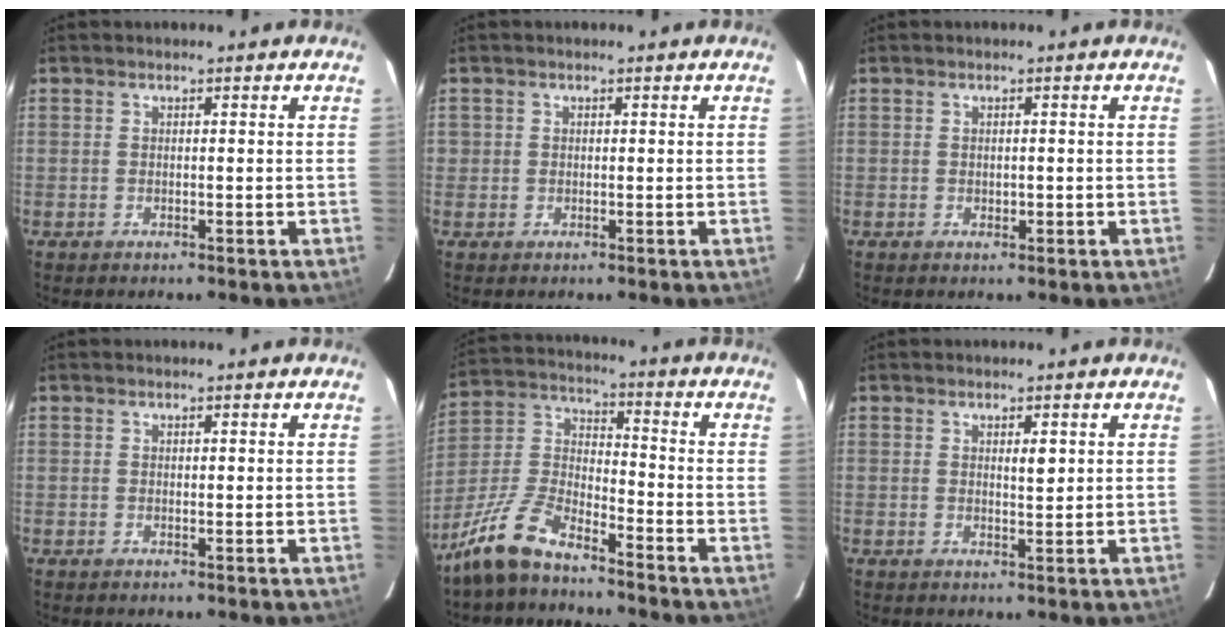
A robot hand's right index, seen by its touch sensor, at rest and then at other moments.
{"total": 0.9, "force": [0.1, 0.9, 0.1], "torque": [0.006, 0.003, -0.001]}
{"total": 1.0, "force": [-0.2, 0.6, 0.8], "torque": [-0.012, -0.001, 0.000]}
{"total": 0.0}
{"total": 10.1, "force": [-8.2, 2.7, 5.2], "torque": [-0.128, 0.005, -0.165]}
{"total": 1.8, "force": [0.7, 0.5, 1.5], "torque": [-0.024, -0.003, 0.011]}